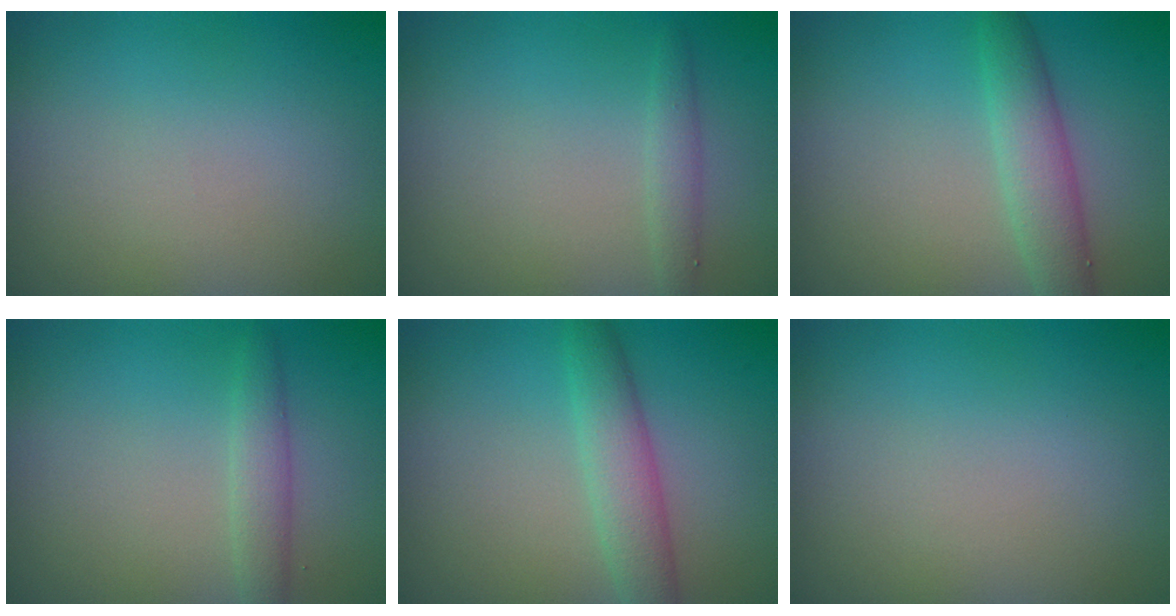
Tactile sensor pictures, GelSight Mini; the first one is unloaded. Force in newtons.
{"total": 1.2, "press": 1.2, "slide": 0.0}
{"total": 3.3, "press": 3.3, "slide": 0.1}
{"total": 1.9, "press": 1.8, "slide": 0.1}
{"total": 3.4, "press": 3.4, "slide": 0.3}
{"total": 0.0}